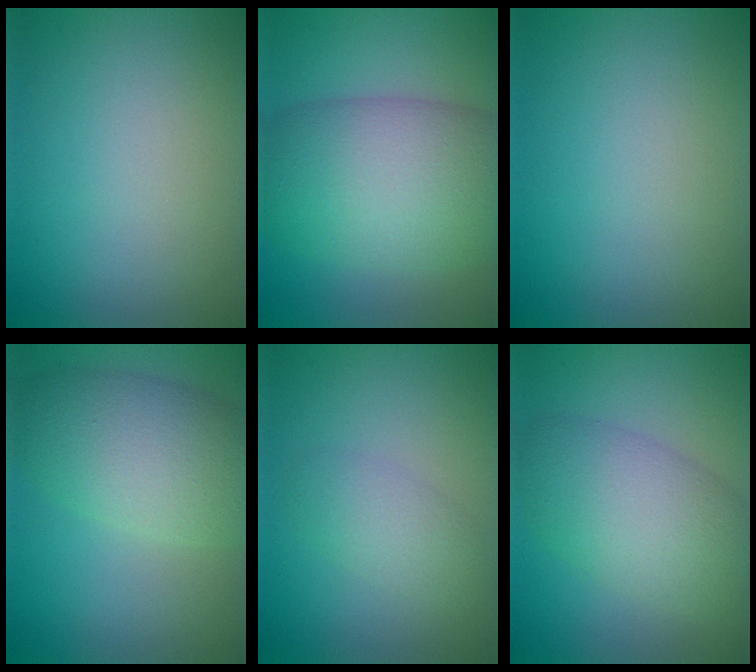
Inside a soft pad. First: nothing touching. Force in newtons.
{"total": 10.9, "press": 10.9, "slide": 0.4}
{"total": 0.0}
{"total": 7.0, "press": 7.0, "slide": 0.1}
{"total": 2.2, "press": 2.2, "slide": 0.0}
{"total": 6.6, "press": 6.6, "slide": 0.3}